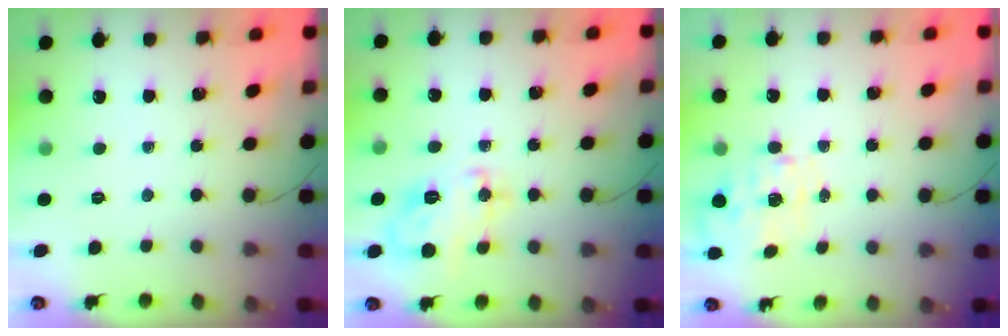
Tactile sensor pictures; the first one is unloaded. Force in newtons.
{"total": 13.1, "press": 13.0, "slide": 0.9}
{"total": 8.2, "press": 8.2, "slide": 0.8}